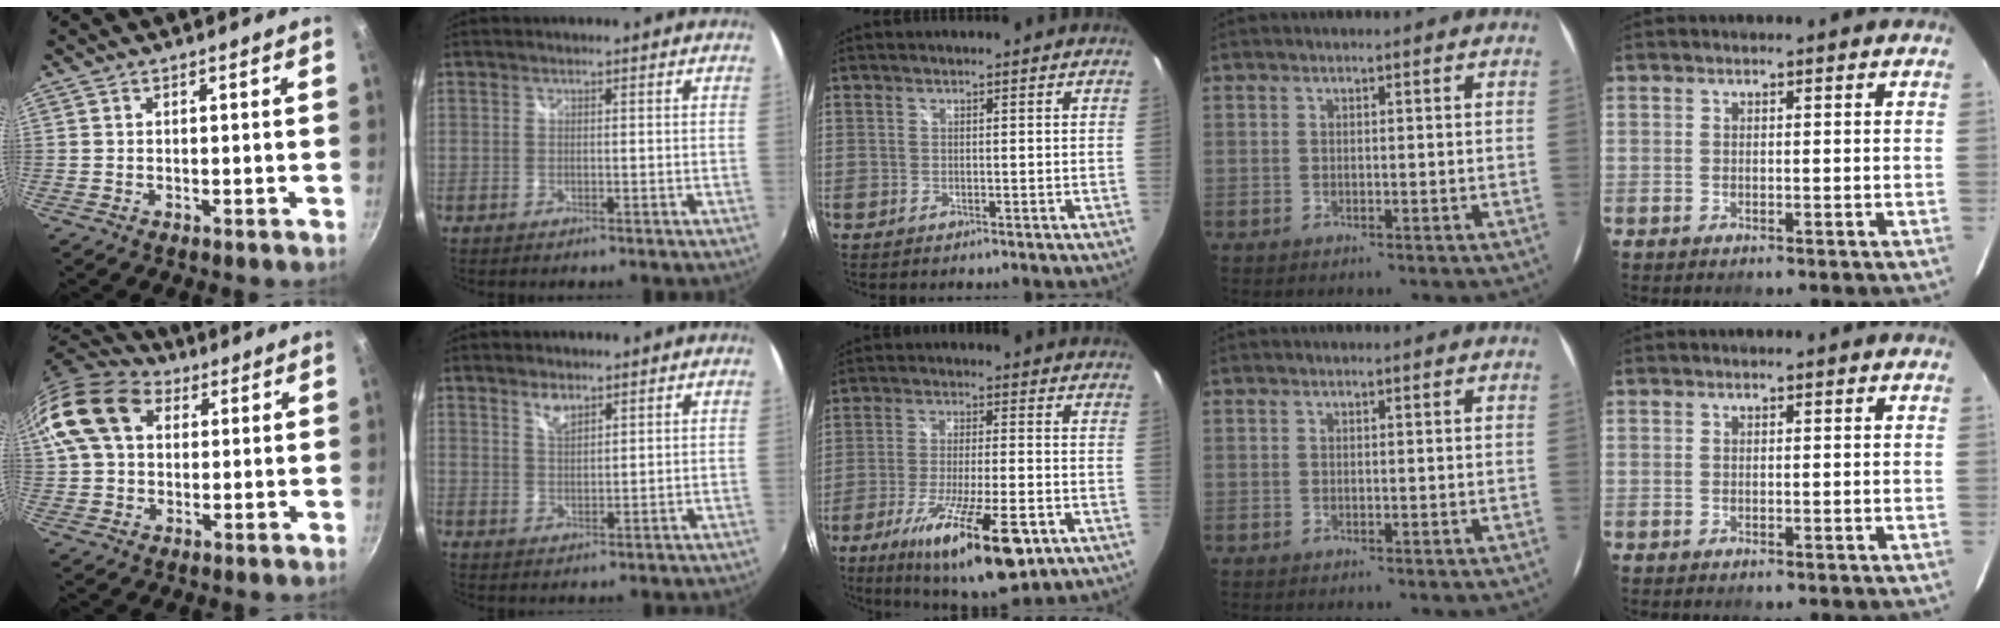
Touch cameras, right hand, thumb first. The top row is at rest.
{"thumb": {"total": 15.8, "force": [4.2, 11.5, 10.0], "torque": [-0.187, 0.026, 0.061]}, "index": {"total": 3.0, "force": [2.2, 1.3, 1.7], "torque": [-0.026, -0.001, 0.039]}, "middle": {"total": 18.9, "force": [-10.1, 4.6, 15.4], "torque": [-0.279, -0.049, -0.160]}}